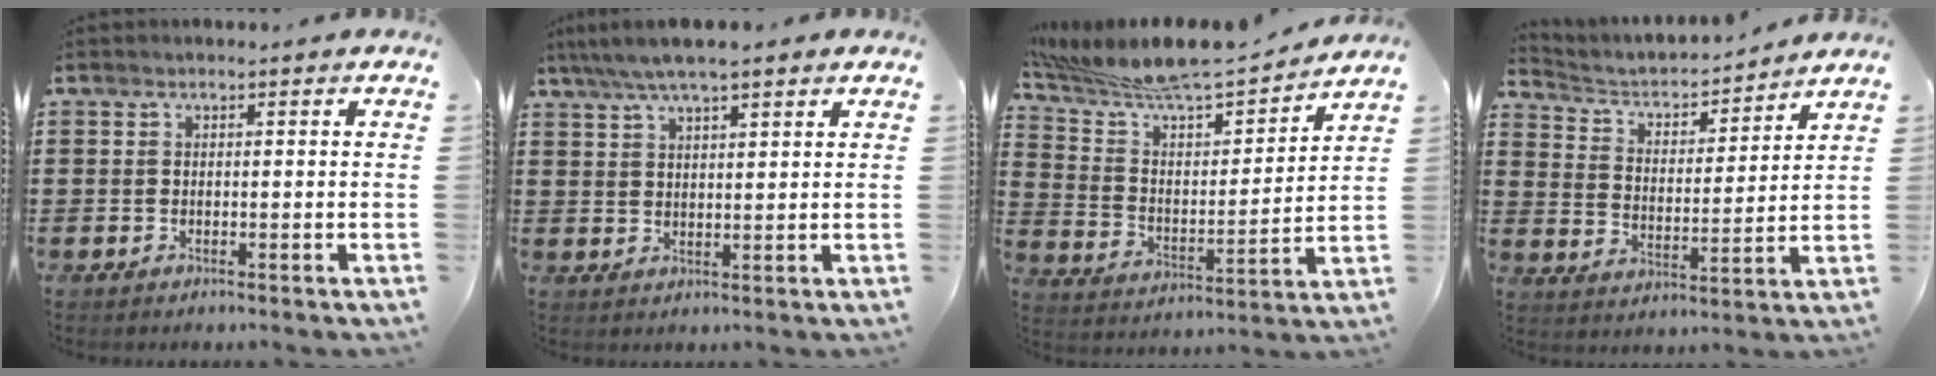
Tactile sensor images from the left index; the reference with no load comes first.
{"total": 4.9, "force": [3.8, 0.9, 3.1], "torque": [-0.067, -0.003, 0.067]}
{"total": 8.3, "force": [7.9, 0.5, 2.4], "torque": [-0.084, -0.069, 0.130]}
{"total": 3.5, "force": [3.2, 1.2, 0.8], "torque": [-0.038, -0.027, 0.046]}